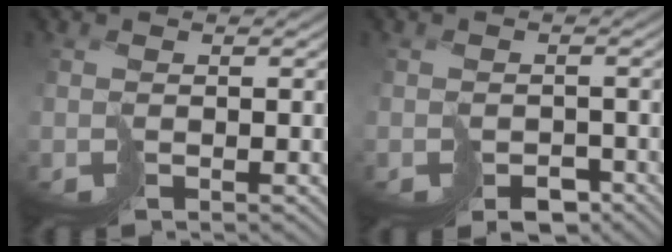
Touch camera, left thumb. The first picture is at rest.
{"total": 3.8, "force": [-2.7, 2.4, 1.2], "torque": [-0.012, -0.014, -0.033]}